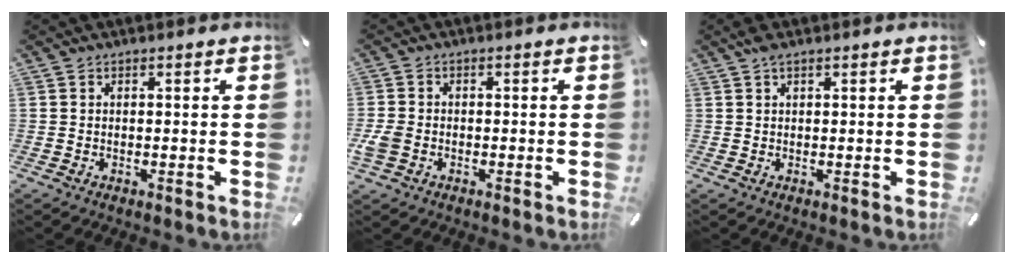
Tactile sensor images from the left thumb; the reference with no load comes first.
{"total": 3.5, "force": [-1.2, 2.6, 2.1], "torque": [-0.049, 0.002, -0.023]}
{"total": 1.7, "force": [0.9, 0.6, 1.2], "torque": [-0.026, 0.002, 0.016]}